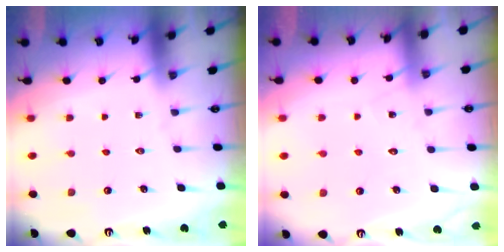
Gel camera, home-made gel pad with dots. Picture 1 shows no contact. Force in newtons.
{"total": 6.3, "press": 6.3, "slide": 0.4}